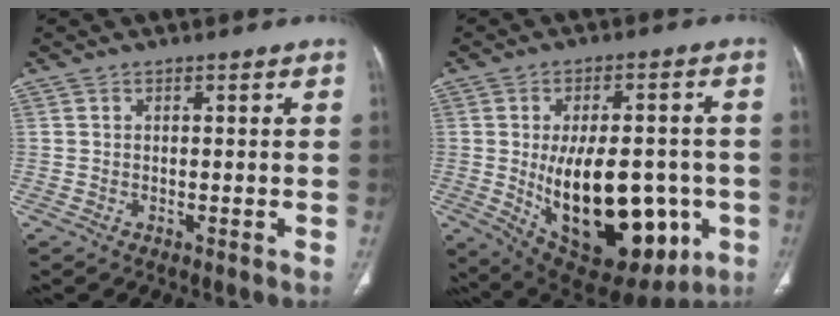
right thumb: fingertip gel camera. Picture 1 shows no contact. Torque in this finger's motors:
{"motor_torque": [2.04, 2.97, 2.33, -0.28, 0.18]}